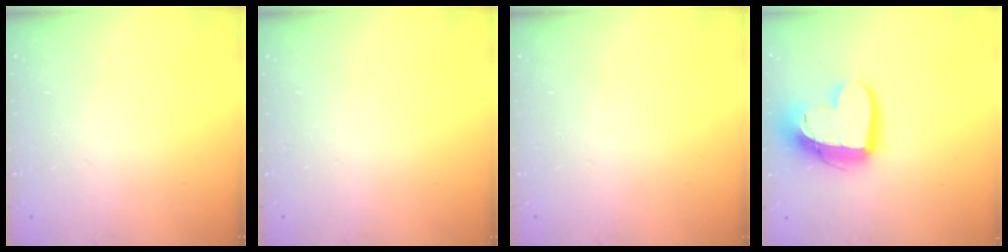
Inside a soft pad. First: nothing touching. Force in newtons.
{"total": 0.0}
{"total": 0.0}
{"total": 16.3, "press": 16.3, "slide": 1.4}